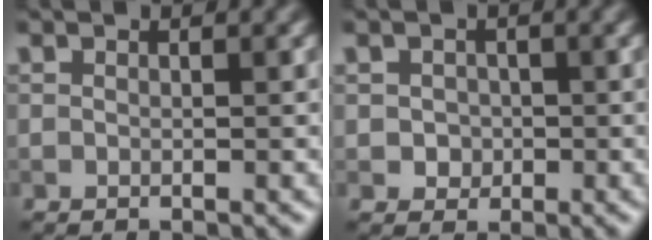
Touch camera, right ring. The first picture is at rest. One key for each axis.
{"total": 1.4, "fx": -0.1, "fy": 1.4, "fz": 0.4, "tx": 0.000, "ty": -0.004, "tz": -0.001}